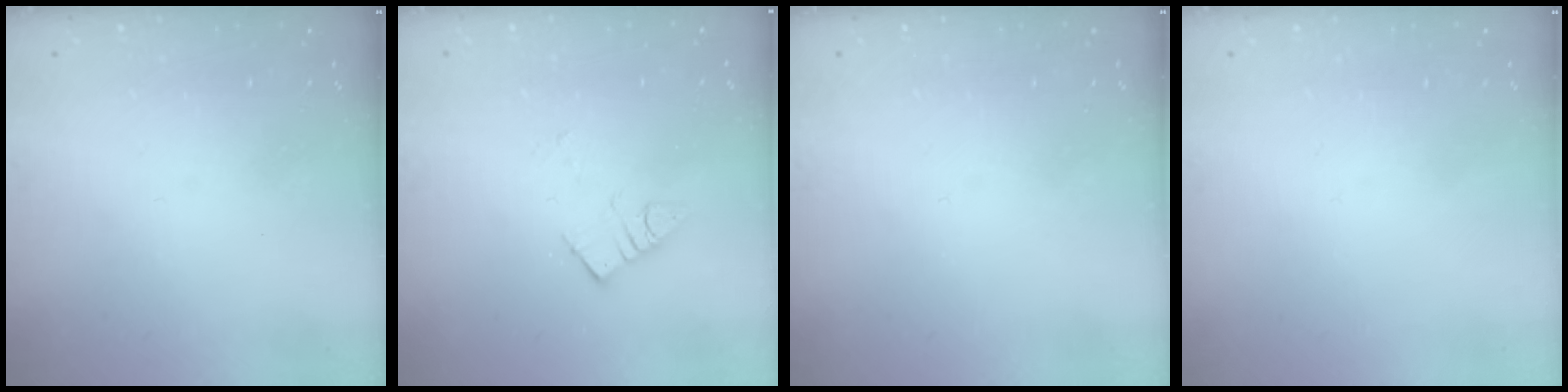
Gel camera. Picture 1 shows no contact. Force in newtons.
{"total": 4.9, "press": 4.8, "slide": 0.5}
{"total": 0.0}
{"total": 1.8, "press": 1.8, "slide": 0.1}